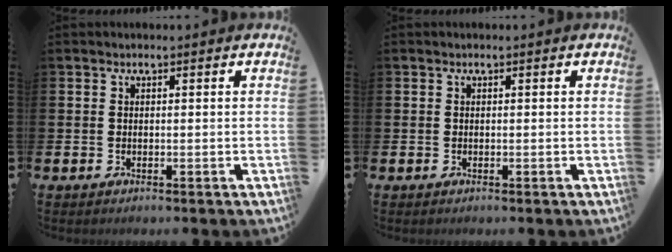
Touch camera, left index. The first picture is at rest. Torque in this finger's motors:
{"motor_torque": [-0.08, 0.00, 0.03, -0.01]}